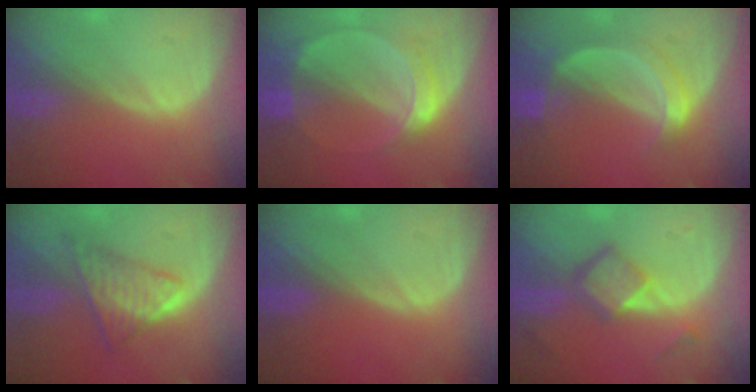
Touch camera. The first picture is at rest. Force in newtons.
{"total": 6.0, "press": 5.5, "slide": 2.4}
{"total": 5.6, "press": 5.3, "slide": 1.7}
{"total": 7.0, "press": 6.1, "slide": 3.5}
{"total": 0.0}
{"total": 5.8, "press": 5.0, "slide": 2.9}